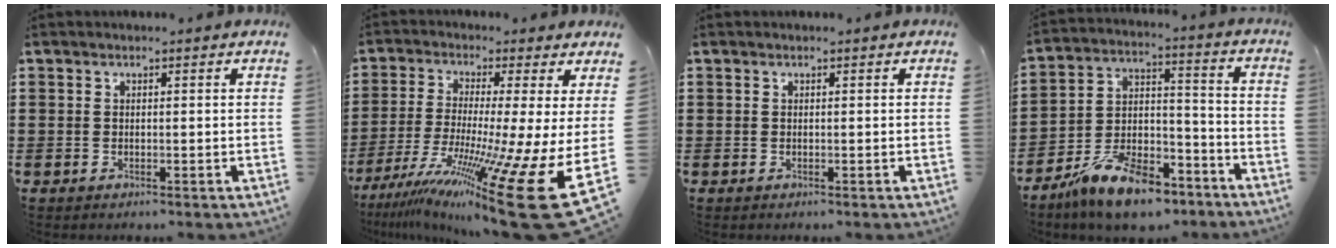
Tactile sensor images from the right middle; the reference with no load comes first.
{"total": 16.1, "force": [-7.6, 1.8, 14.1], "torque": [-0.222, -0.020, -0.123]}
{"total": 0.0}
{"total": 12.1, "force": [-9.6, 4.2, 6.1], "torque": [-0.118, 0.038, -0.183]}